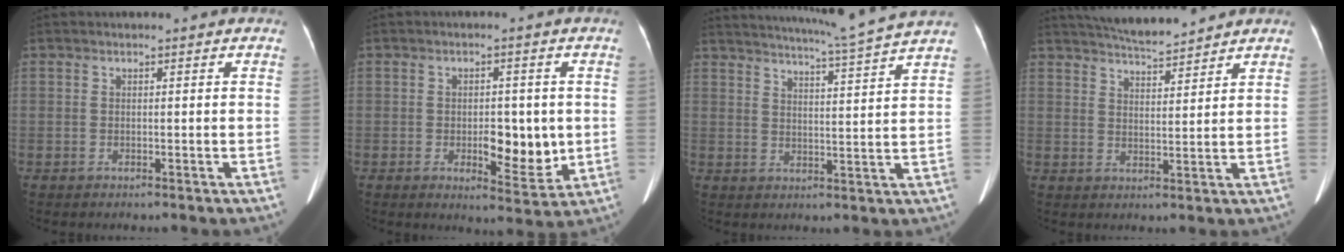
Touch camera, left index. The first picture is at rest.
{"total": 7.1, "force": [-0.8, 3.2, 6.3], "torque": [-0.086, -0.007, -0.002]}
{"total": 12.8, "force": [11.6, -2.6, 4.8], "torque": [-0.089, -0.030, 0.157]}
{"total": 7.9, "force": [7.4, 0.3, 2.6], "torque": [-0.051, 0.012, 0.125]}